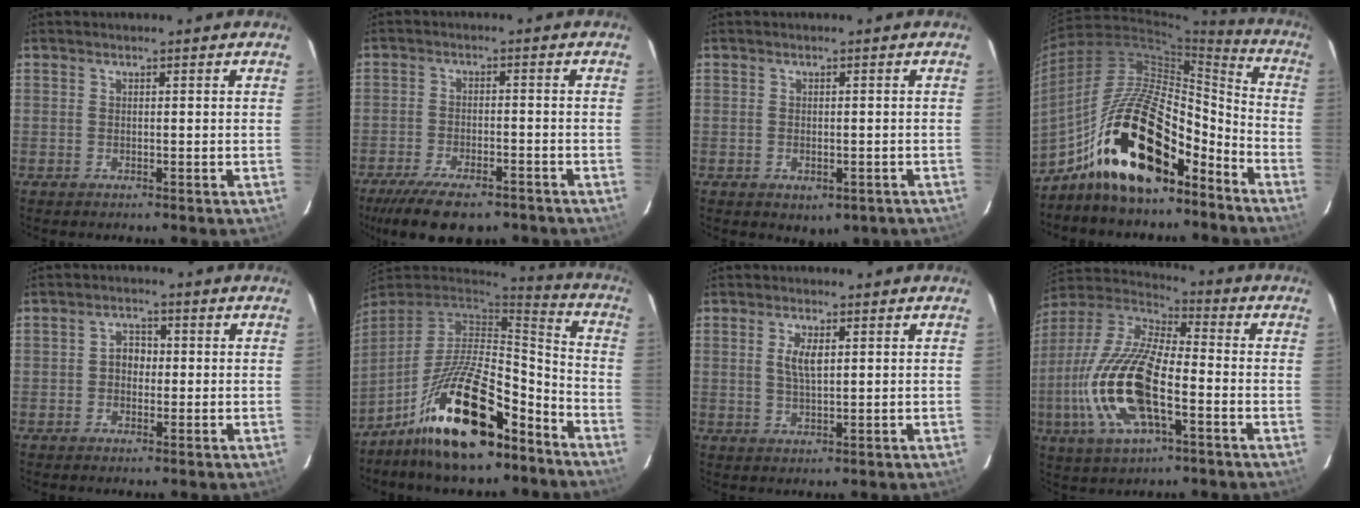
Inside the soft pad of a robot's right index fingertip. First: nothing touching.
{"total": 13.4, "force": [-10.2, 4.6, 7.4], "torque": [-0.162, -0.030, -0.160]}
{"total": 4.3, "force": [-1.9, 2.9, 2.6], "torque": [-0.044, -0.007, -0.013]}
{"total": 21.7, "force": [-13.2, 8.9, 14.8], "torque": [-0.270, 0.017, -0.234]}
{"total": 3.1, "force": [-0.3, 2.6, 1.7], "torque": [-0.028, 0.012, -0.006]}
{"total": 21.3, "force": [-13.6, 7.5, 14.6], "torque": [-0.273, -0.001, -0.232]}
{"total": 3.7, "force": [0.9, 1.4, 3.3], "torque": [-0.062, 0.001, 0.018]}
{"total": 20.2, "force": [-5.6, 7.4, 17.9], "torque": [-0.379, -0.017, -0.109]}